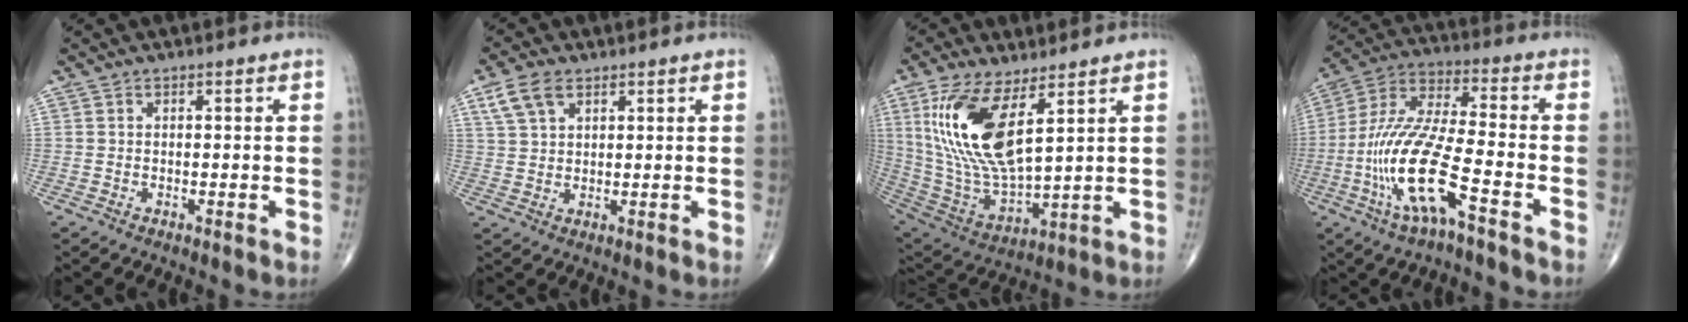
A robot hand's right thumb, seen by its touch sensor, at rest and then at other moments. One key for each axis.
{"total": 5.9, "fx": 3.1, "fy": 3.3, "fz": 3.7, "tx": -0.070, "ty": -0.001, "tz": 0.067}
{"total": 18.7, "fx": 7.0, "fy": 7.0, "fz": 15.8, "tx": -0.320, "ty": -0.034, "tz": 0.147}
{"total": 17.0, "fx": -6.5, "fy": 3.8, "fz": 15.3, "tx": -0.336, "ty": 0.030, "tz": -0.125}